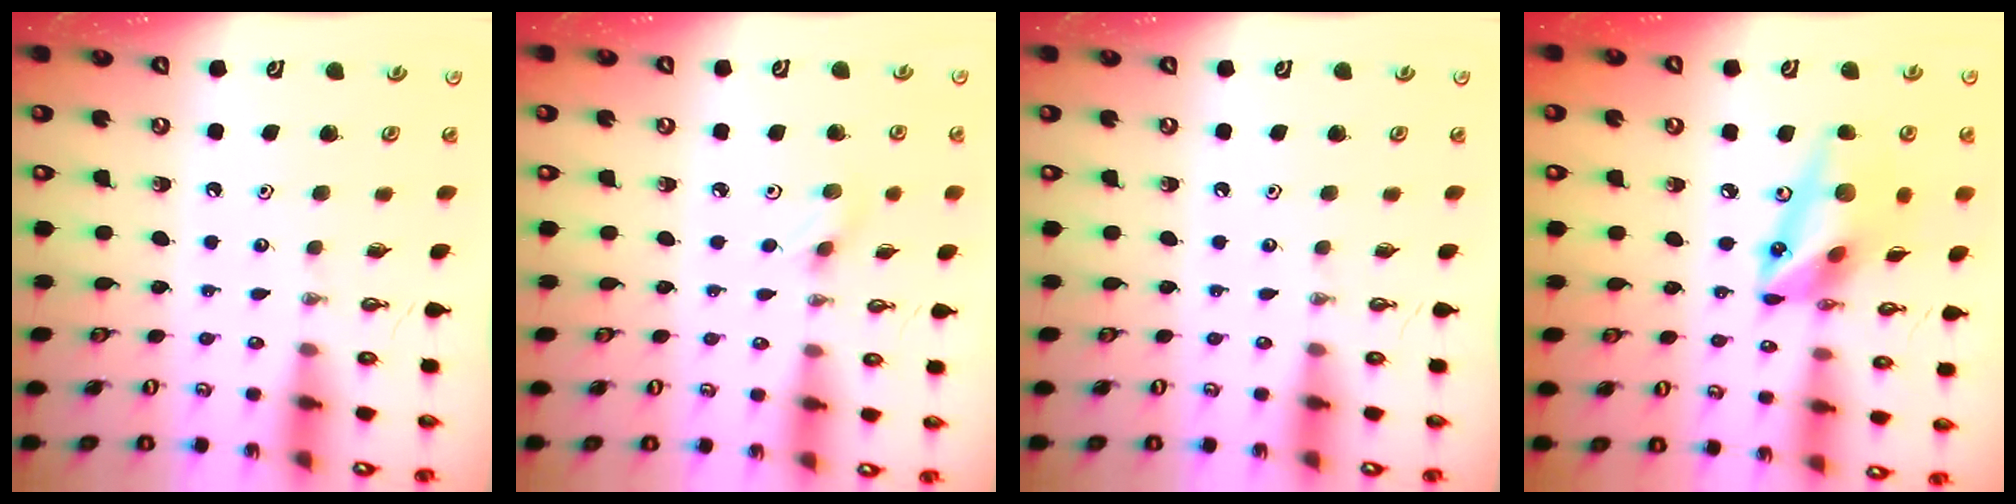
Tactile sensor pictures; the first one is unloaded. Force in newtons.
{"total": 3.9, "press": 3.7, "slide": 1.3}
{"total": 0.0}
{"total": 16.6, "press": 16.2, "slide": 3.7}